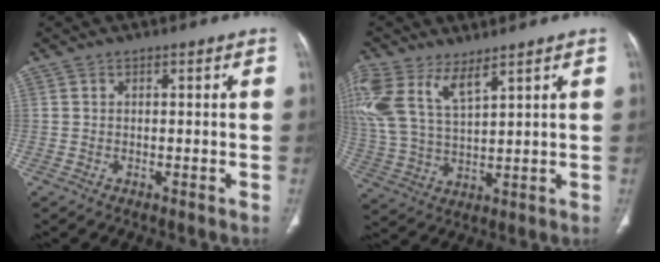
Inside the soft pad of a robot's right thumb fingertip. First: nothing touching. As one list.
[{"total": 13.6, "force": [7.8, 5.9, 9.4], "torque": [-0.217, -0.019, 0.167]}]